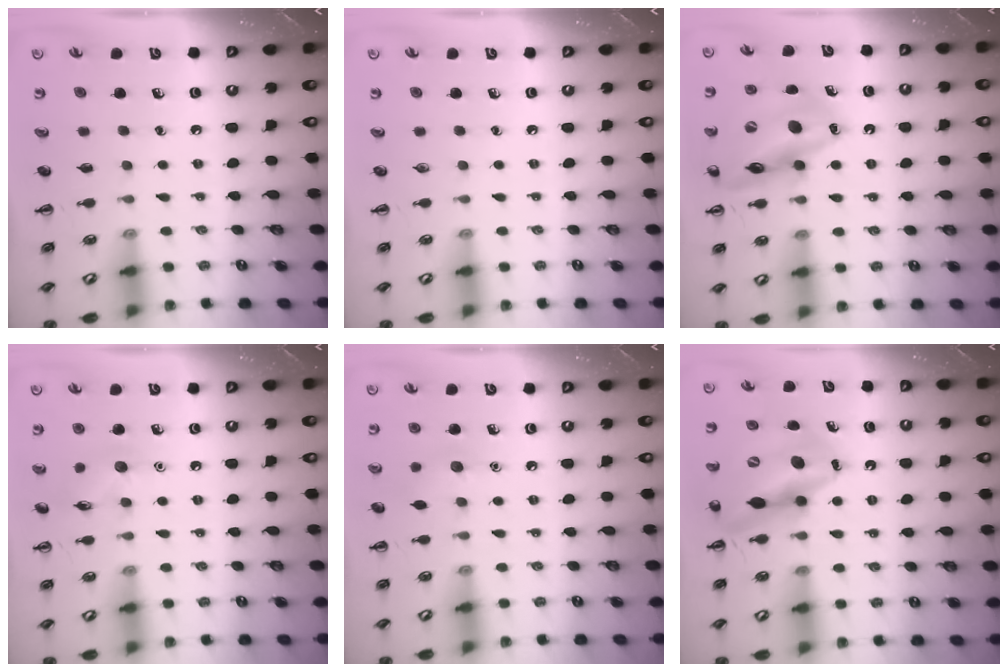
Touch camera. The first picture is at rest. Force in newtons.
{"total": 0.0}
{"total": 17.3, "press": 17.1, "slide": 2.7}
{"total": 6.5, "press": 6.3, "slide": 1.5}
{"total": 6.1, "press": 5.9, "slide": 1.4}
{"total": 15.2, "press": 14.6, "slide": 4.3}